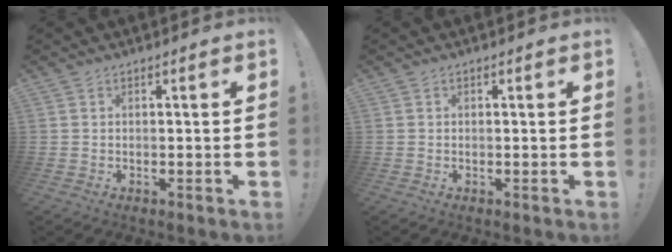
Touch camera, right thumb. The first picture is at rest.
{"total": 0.0}